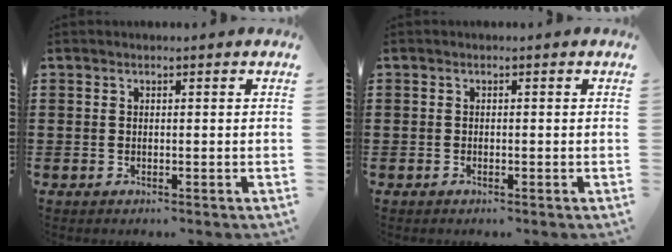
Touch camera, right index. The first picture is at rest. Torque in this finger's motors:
{"motor_torque": [-0.92, 1.22, -0.01, 0.00]}